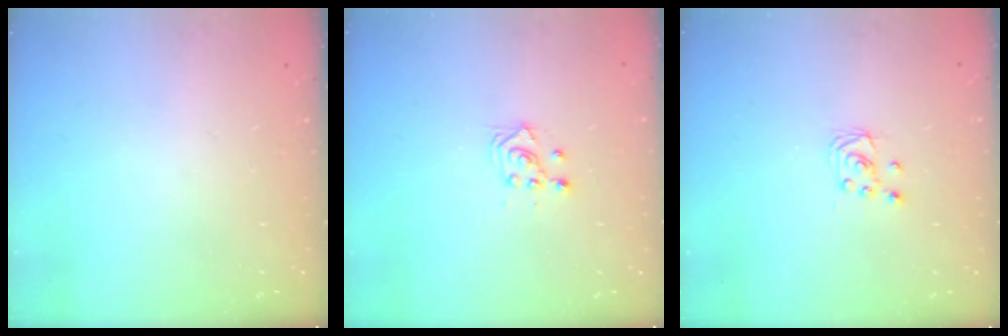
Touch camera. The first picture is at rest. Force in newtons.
{"total": 3.1, "press": 3.0, "slide": 0.9}
{"total": 2.3, "press": 2.2, "slide": 0.3}